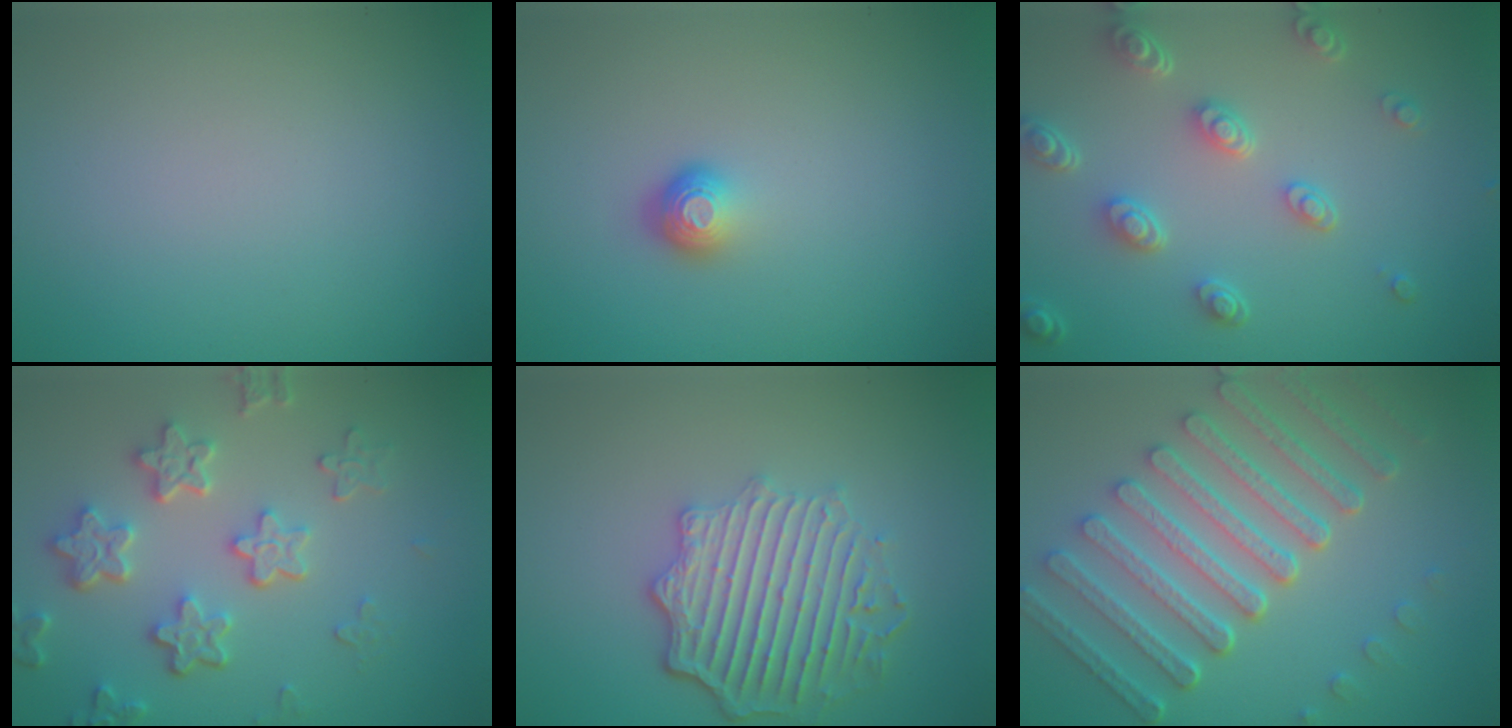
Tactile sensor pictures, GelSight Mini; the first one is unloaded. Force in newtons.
{"total": 1.7, "press": 1.2, "slide": 1.3}
{"total": 4.6, "press": 3.6, "slide": 2.8}
{"total": 5.3, "press": 4.2, "slide": 3.3}
{"total": 6.0, "press": 4.7, "slide": 3.8}
{"total": 7.9, "press": 6.1, "slide": 5.0}